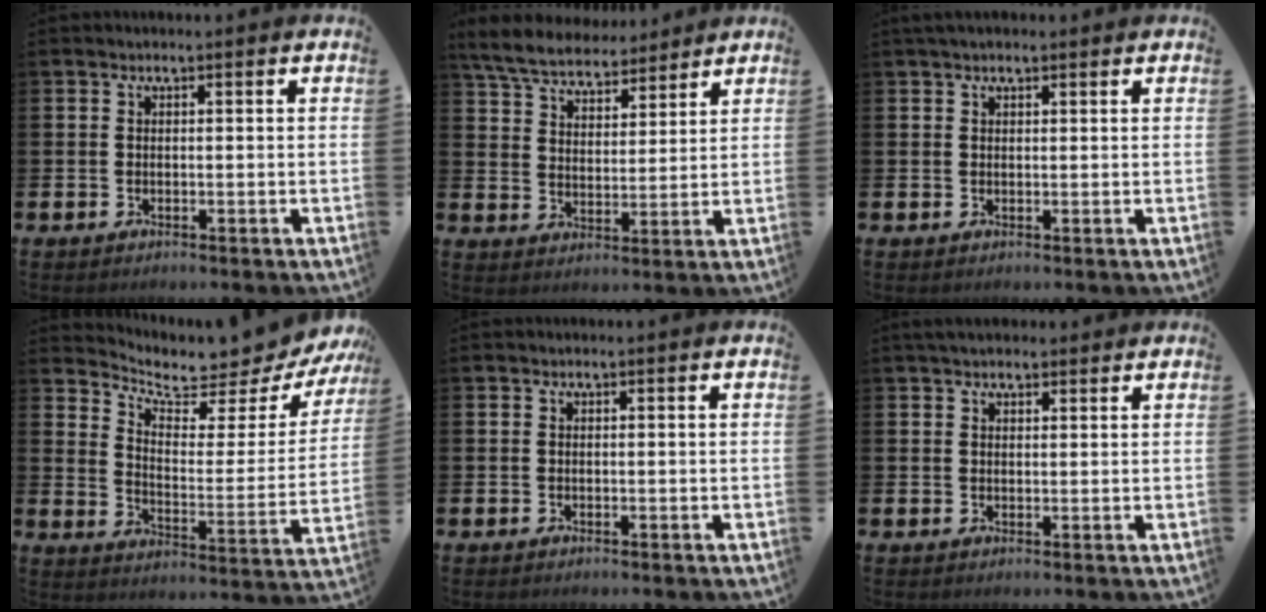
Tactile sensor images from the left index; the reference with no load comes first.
{"total": 6.7, "force": [6.4, 1.8, 1.3], "torque": [-0.056, -0.031, 0.116]}
{"total": 1.8, "force": [1.5, 0.6, 0.7], "torque": [-0.005, 0.003, 0.026]}
{"total": 6.7, "force": [6.3, 1.4, 1.7], "torque": [-0.055, -0.059, 0.100]}
{"total": 0.0}
{"total": 2.8, "force": [2.5, 0.9, 0.8], "torque": [-0.010, -0.004, 0.043]}